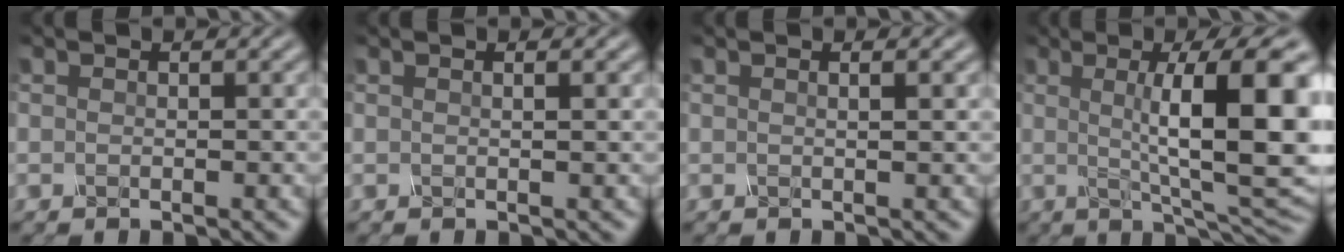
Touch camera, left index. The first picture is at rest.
{"total": 1.0, "force": [0.4, 0.4, 0.8], "torque": [-0.001, 0.002, 0.001]}
{"total": 1.3, "force": [0.6, 0.5, 1.0], "torque": [-0.002, 0.001, -0.001]}
{"total": 12.5, "force": [1.4, 3.0, 12.1], "torque": [-0.144, 0.009, 0.023]}